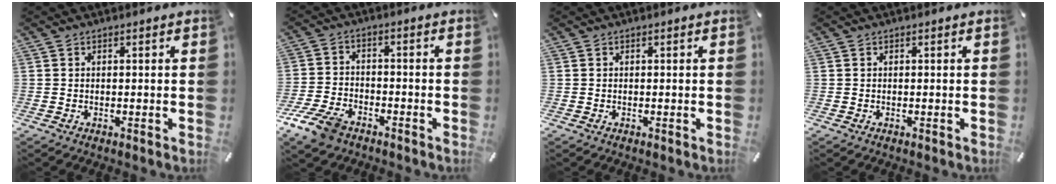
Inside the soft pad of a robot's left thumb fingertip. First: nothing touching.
{"total": 8.1, "force": [-5.5, 4.4, 4.1], "torque": [-0.094, 0.020, -0.105]}
{"total": 0.0}
{"total": 0.0}